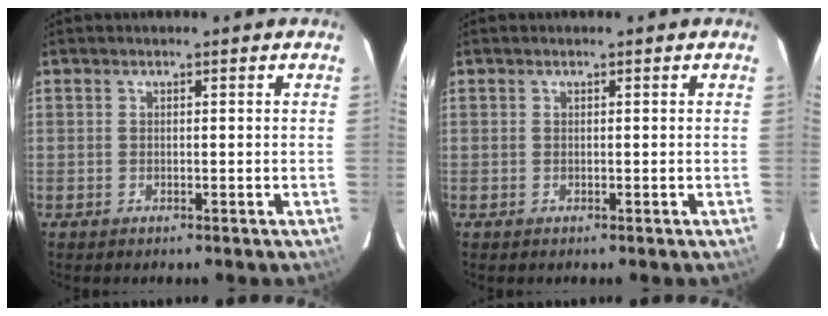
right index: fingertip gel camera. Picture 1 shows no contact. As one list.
[{"total": 0.0}]